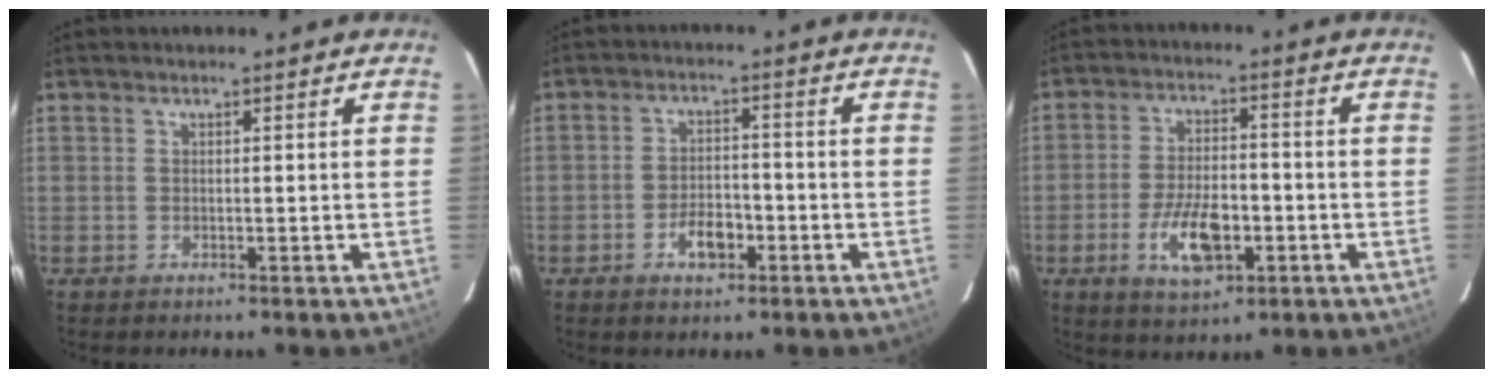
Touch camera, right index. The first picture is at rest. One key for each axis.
{"total": 4.8, "fx": -2.3, "fy": 2.4, "fz": 3.5, "tx": -0.064, "ty": 0.003, "tz": -0.037}
{"total": 9.0, "fx": -3.2, "fy": 3.8, "fz": 7.5, "tx": -0.145, "ty": -0.001, "tz": -0.051}